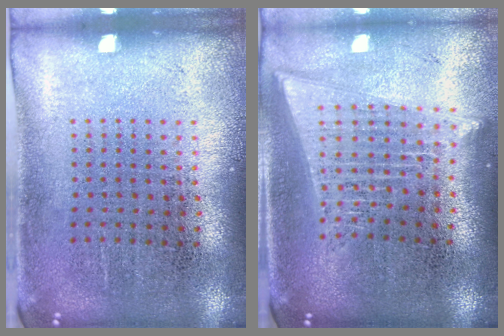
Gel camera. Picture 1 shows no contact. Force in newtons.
{"total": 2.0, "press": 1.8, "slide": 1.0}